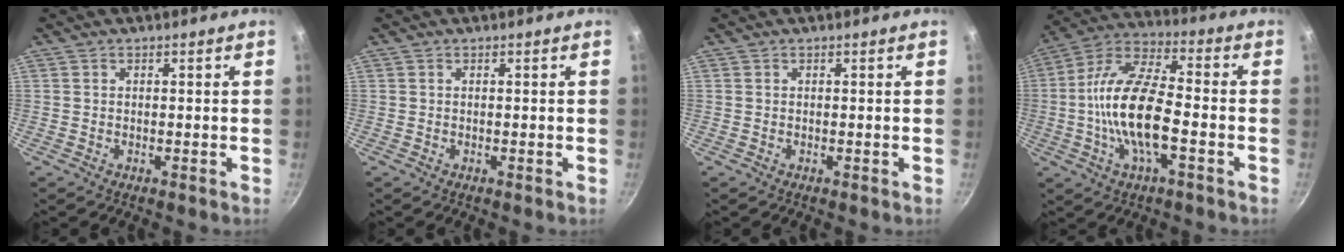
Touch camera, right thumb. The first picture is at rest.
{"total": 0.0}
{"total": 0.0}
{"total": 16.2, "force": [-3.4, 6.5, 14.5], "torque": [-0.271, 0.035, -0.081]}